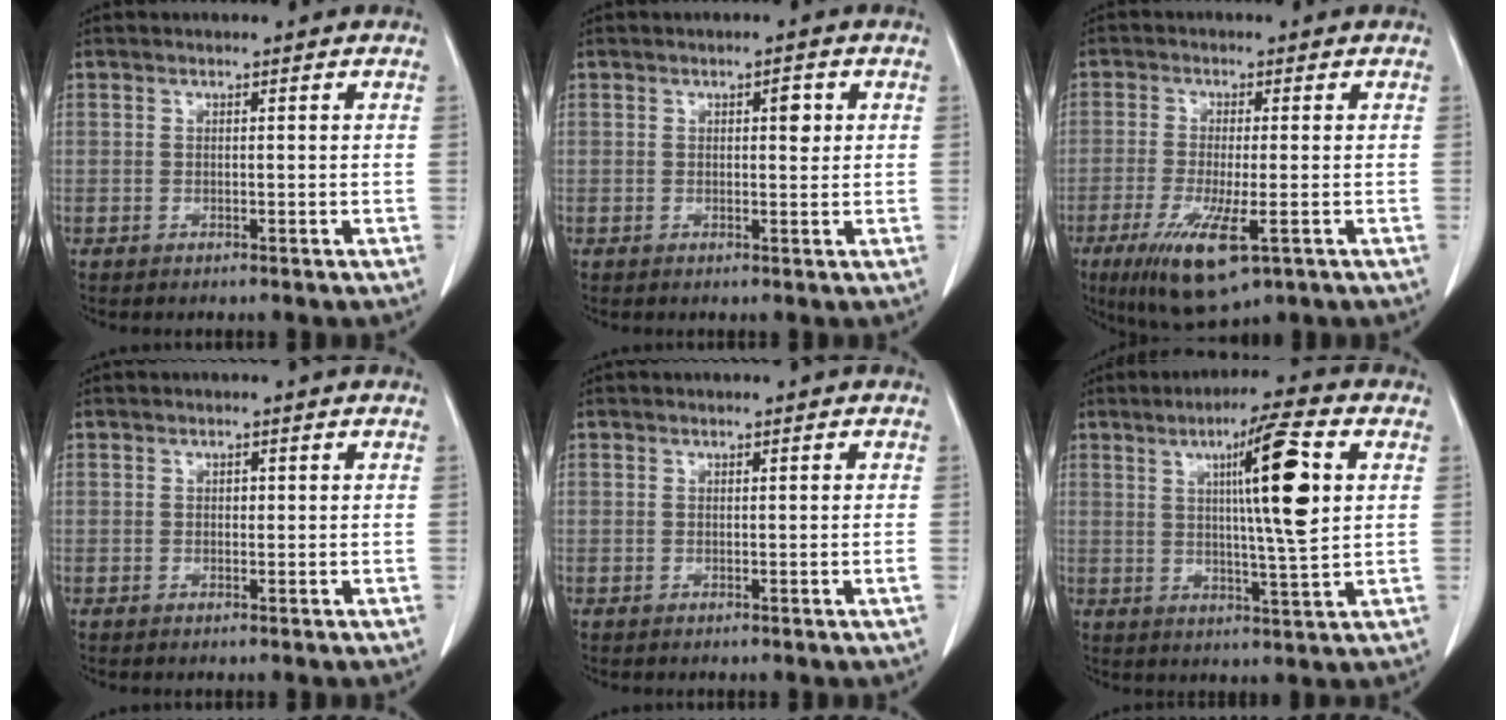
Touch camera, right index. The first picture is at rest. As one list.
[{"total": 1.9, "force": [0.5, 0.8, 1.7], "torque": [-0.021, 0.002, 0.007]}, {"total": 10.3, "force": [-4.8, 2.1, 8.9], "torque": [-0.163, -0.031, -0.076]}, {"total": 0.7, "force": [0.1, 0.5, 0.5], "torque": [-0.006, 0.002, 0.001]}, {"total": 0.7, "force": [0.0, -0.1, 0.7], "torque": [-0.010, 0.000, 0.001]}, {"total": 11.6, "force": [2.9, -0.2, 11.2], "torque": [-0.179, 0.001, 0.045]}]